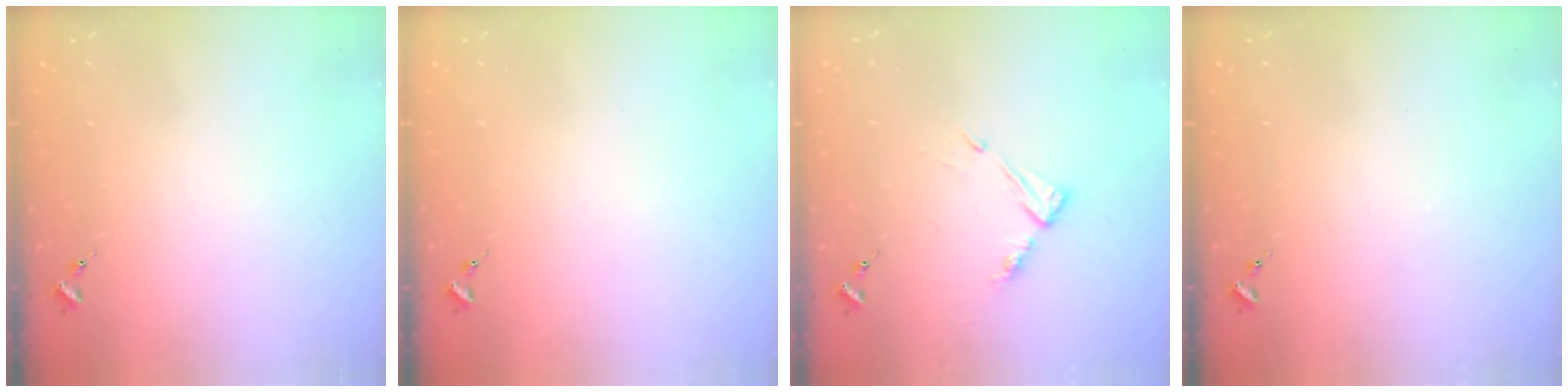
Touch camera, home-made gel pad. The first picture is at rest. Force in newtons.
{"total": 0.0}
{"total": 6.8, "press": 6.8, "slide": 0.5}
{"total": 0.0}